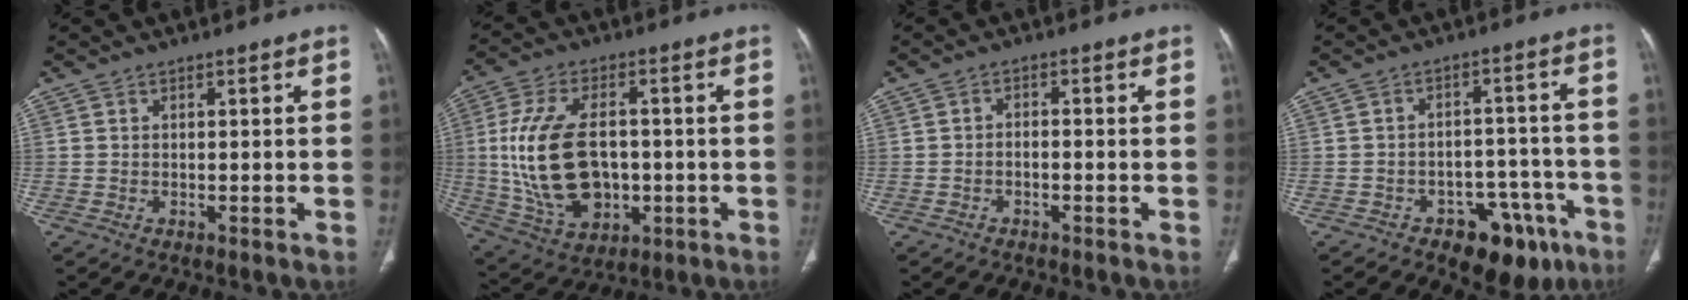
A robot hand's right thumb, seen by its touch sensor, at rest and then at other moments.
{"total": 18.2, "force": [-0.5, 11.3, 14.3], "torque": [-0.269, 0.000, 0.010]}
{"total": 1.5, "force": [-0.9, 0.9, 0.8], "torque": [-0.010, 0.012, -0.014]}
{"total": 12.0, "force": [-7.1, 6.9, 6.8], "torque": [-0.044, 0.051, -0.091]}